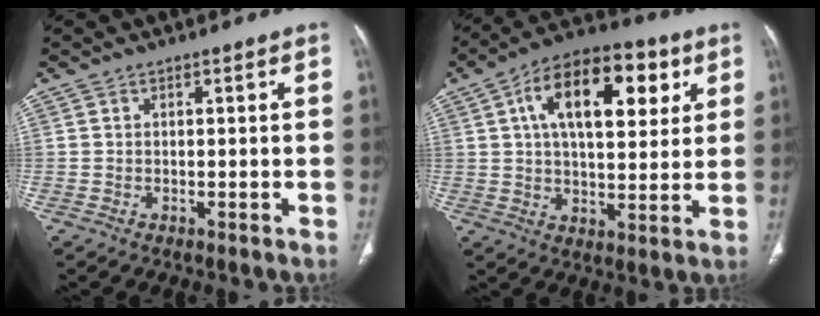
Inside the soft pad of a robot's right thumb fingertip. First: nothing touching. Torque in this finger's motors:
{"motor_torque": [-0.95, 1.66, 0.98, 0.51, 0.13]}